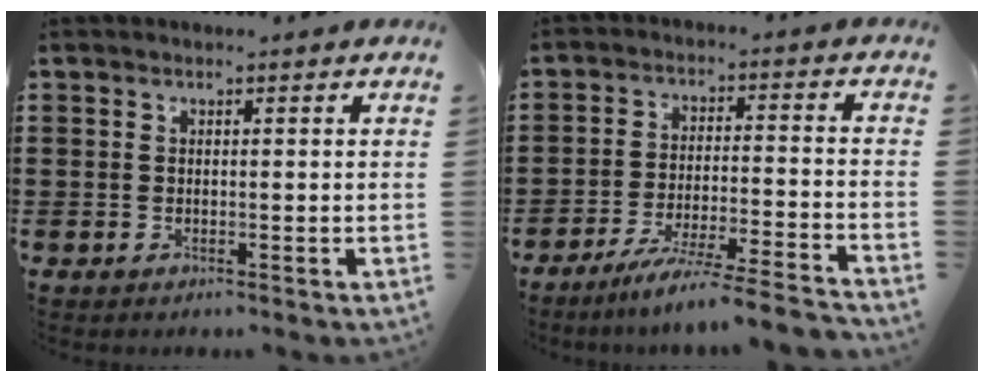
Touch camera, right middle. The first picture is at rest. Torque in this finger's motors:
{"motor_torque": [1.46, -0.68, 0.30, 0.13]}